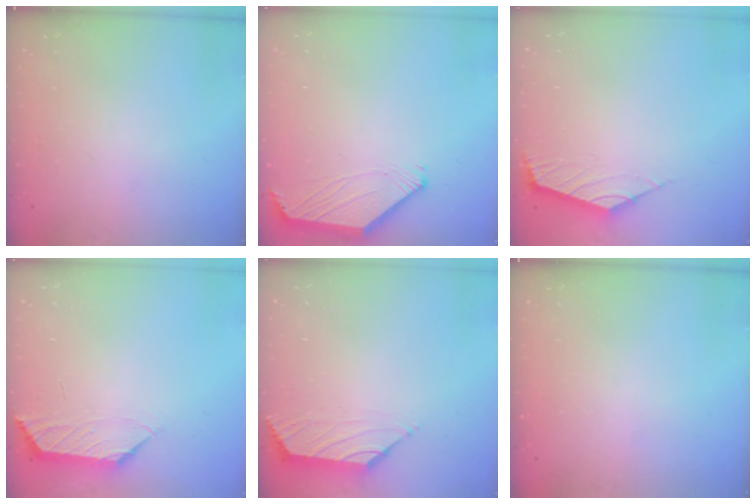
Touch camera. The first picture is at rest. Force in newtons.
{"total": 0.8, "press": 0.8, "slide": 0.1}
{"total": 2.5, "press": 2.4, "slide": 0.6}
{"total": 1.3, "press": 1.3, "slide": 0.4}
{"total": 0.8, "press": 0.5, "slide": 0.6}
{"total": 0.0}